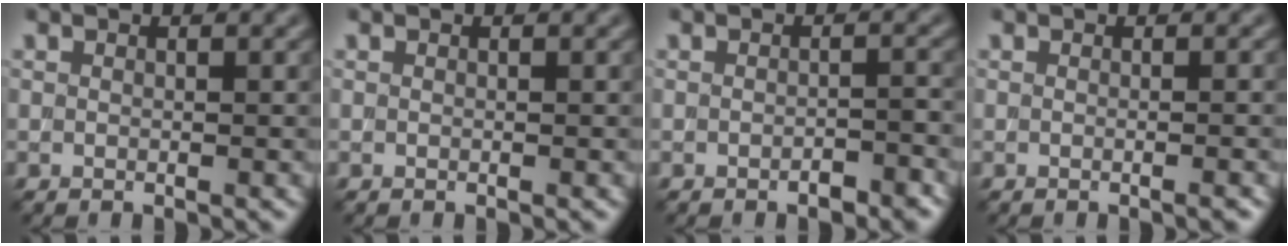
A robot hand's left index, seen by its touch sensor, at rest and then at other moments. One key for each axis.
{"total": 0.0}
{"total": 1.6, "fx": -1.1, "fy": 0.3, "fz": 1.1, "tx": -0.014, "ty": 0.003, "tz": -0.017}
{"total": 2.2, "fx": -0.1, "fy": 1.1, "fz": 1.9, "tx": 0.004, "ty": 0.004, "tz": -0.012}